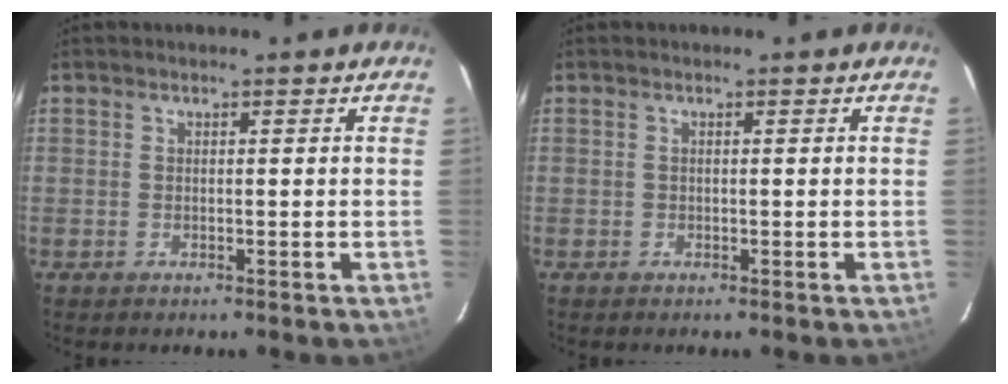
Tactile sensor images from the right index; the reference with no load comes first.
{"total": 0.0}